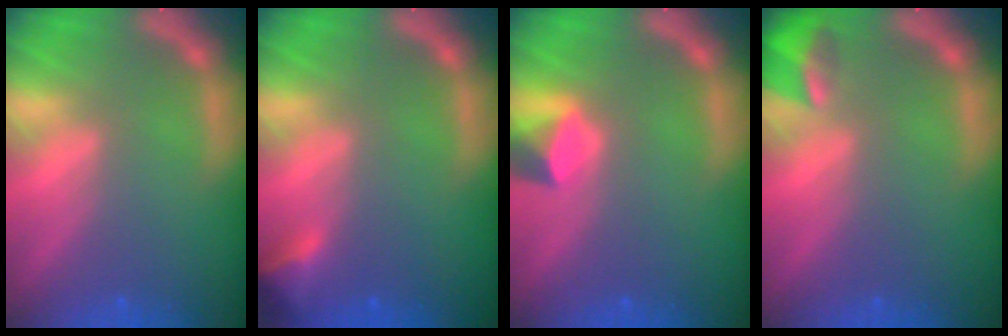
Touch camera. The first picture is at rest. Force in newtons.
{"total": 2.4}
{"total": 2.4}
{"total": 2.9}